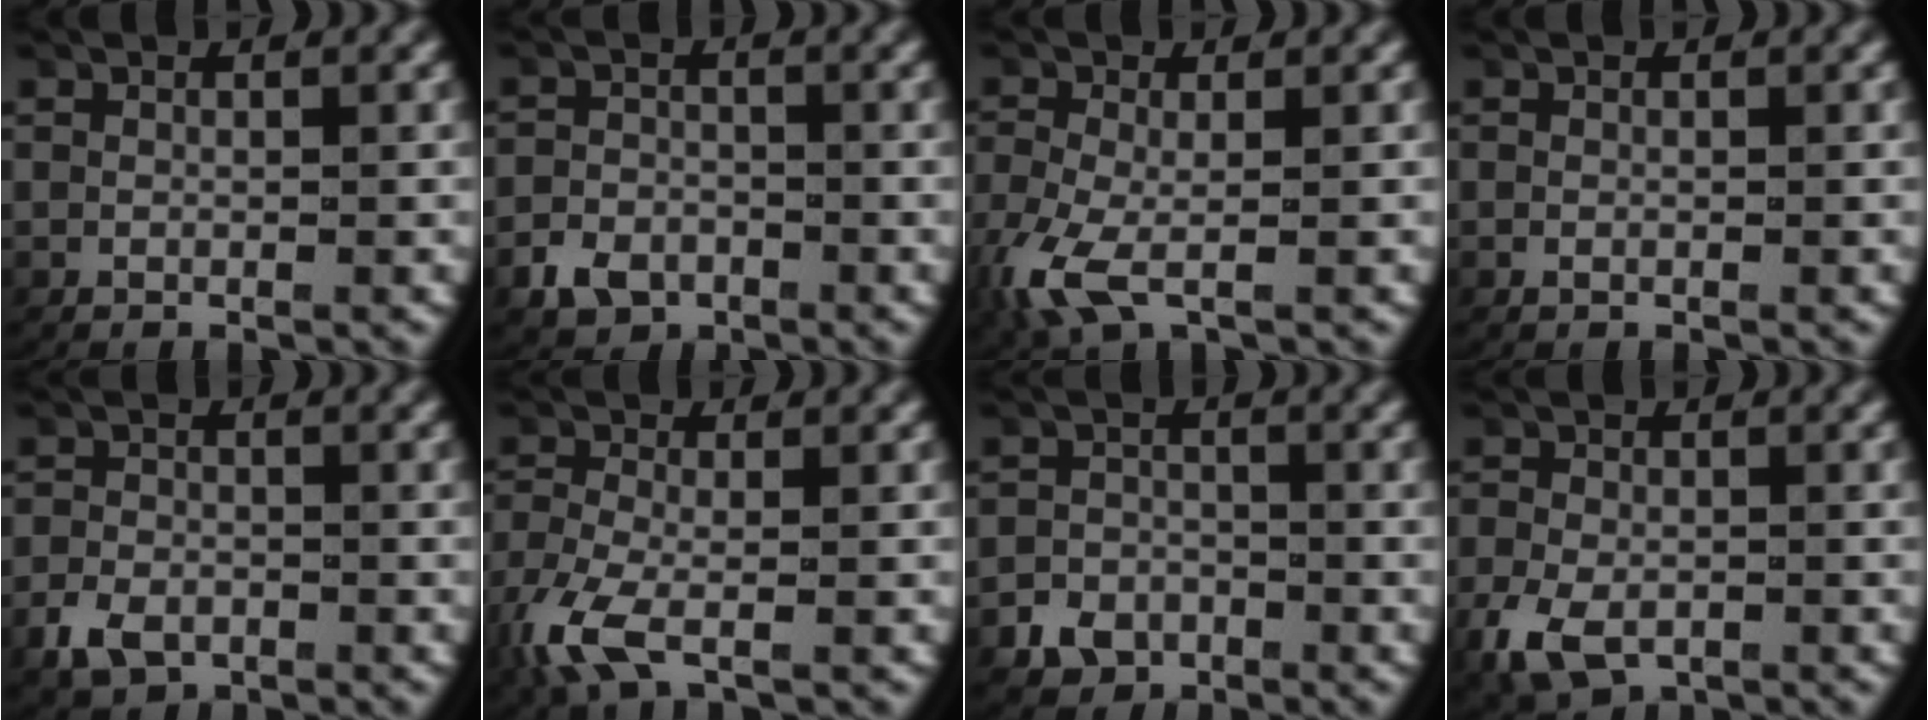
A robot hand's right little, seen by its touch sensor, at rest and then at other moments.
{"total": 3.0, "force": [-2.1, 2.1, 0.5], "torque": [-0.011, -0.011, -0.036]}
{"total": 3.4, "force": [-1.4, 1.9, 2.5], "torque": [-0.083, -0.024, -0.015]}
{"total": 0.0}
{"total": 3.1, "force": [-2.0, 2.2, 1.0], "torque": [-0.029, -0.013, -0.031]}
{"total": 3.4, "force": [-1.7, 1.7, 2.4], "torque": [-0.074, -0.018, -0.024]}
{"total": 3.0, "force": [-2.1, 2.1, 0.1], "torque": [0.004, -0.011, -0.037]}
{"total": 4.6, "force": [-2.1, 3.2, 2.4], "torque": [-0.069, -0.028, -0.023]}